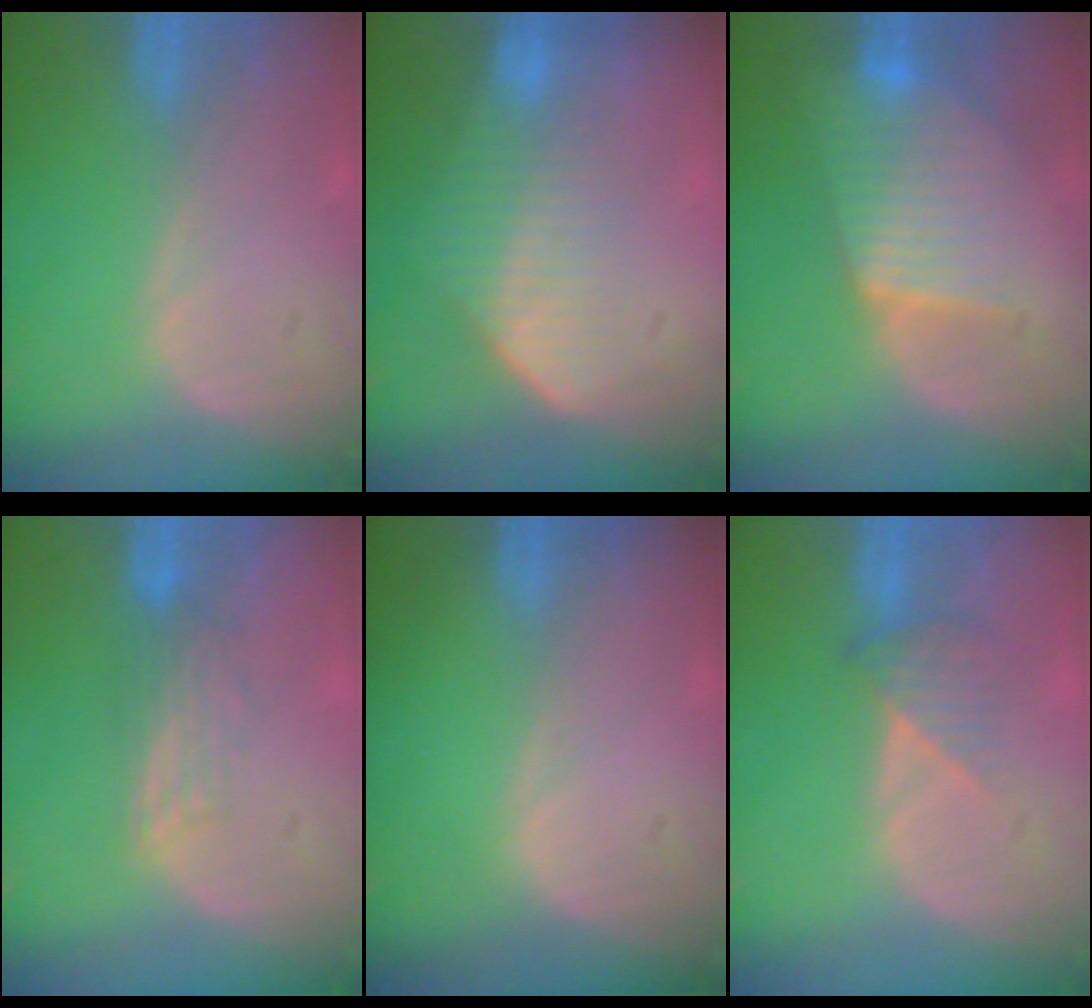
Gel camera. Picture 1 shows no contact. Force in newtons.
{"total": 7.3, "press": 6.2, "slide": 3.7}
{"total": 7.2, "press": 7.2, "slide": 0.3}
{"total": 2.7, "press": 2.7, "slide": 0.4}
{"total": 0.0}
{"total": 3.3, "press": 2.9, "slide": 1.5}